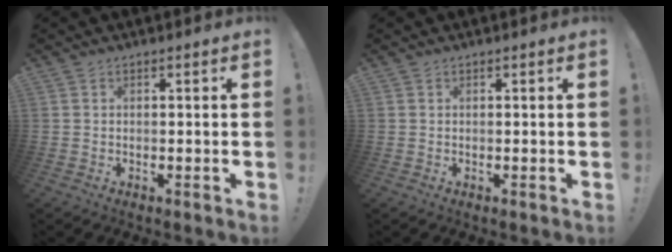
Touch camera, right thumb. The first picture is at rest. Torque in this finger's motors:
{"motor_torque": [0.02, 0.23, 0.35, -0.25, 0.00]}